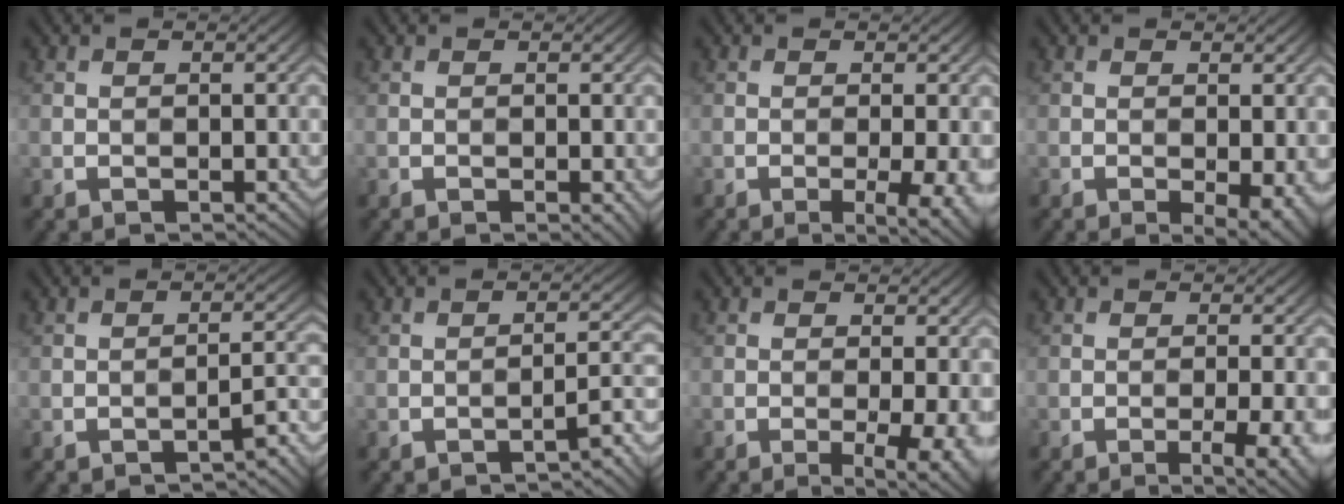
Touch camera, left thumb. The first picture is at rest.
{"total": 0.8, "force": [-0.2, 0.2, 0.7], "torque": [-0.013, -0.004, -0.004]}
{"total": 3.7, "force": [-1.2, 0.6, 3.5], "torque": [-0.056, -0.001, -0.017]}
{"total": 3.1, "force": [-0.9, 1.0, 2.8], "torque": [-0.040, -0.006, -0.010]}
{"total": 3.2, "force": [-2.7, 0.4, 1.7], "torque": [-0.017, 0.017, -0.038]}
{"total": 3.6, "force": [-2.9, 0.5, 2.1], "torque": [-0.023, 0.019, -0.043]}
{"total": 4.0, "force": [-1.2, 0.8, 3.8], "torque": [-0.059, -0.005, -0.017]}
{"total": 4.5, "force": [-1.8, 1.0, 4.0], "torque": [-0.057, 0.002, -0.023]}